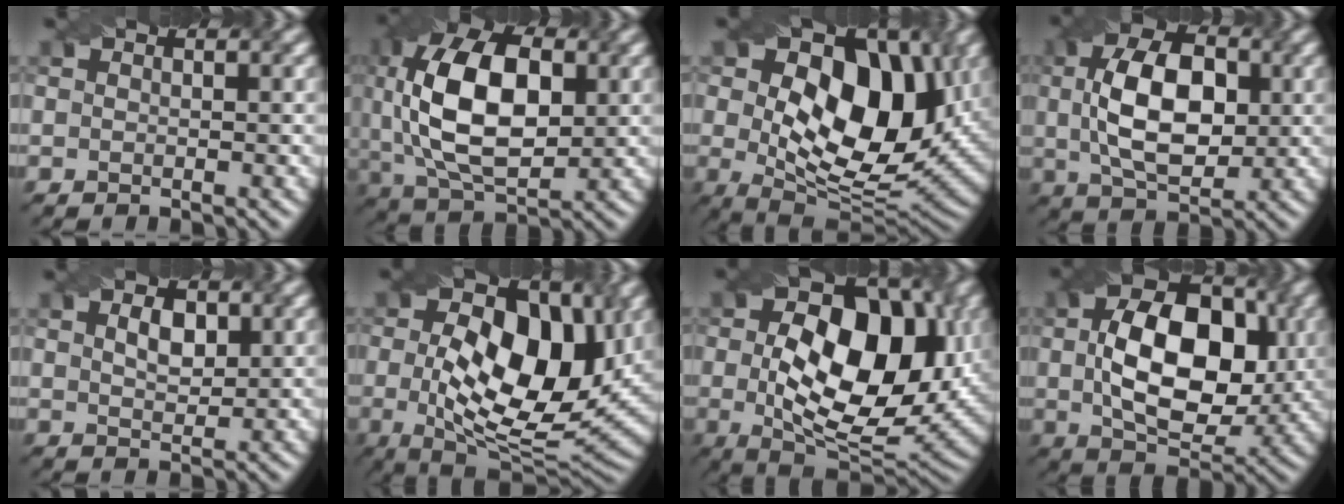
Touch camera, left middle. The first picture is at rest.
{"total": 11.1, "force": [0.0, 6.4, 9.1], "torque": [-0.203, 0.020, 0.018]}
{"total": 12.7, "force": [2.0, 7.6, 10.0], "torque": [-0.151, 0.004, 0.048]}
{"total": 7.9, "force": [-0.3, 4.5, 6.4], "torque": [-0.133, 0.019, 0.005]}
{"total": 0.9, "force": [-0.3, 0.5, 0.6], "torque": [-0.026, 0.014, 0.012]}
{"total": 12.3, "force": [0.2, 6.5, 10.4], "torque": [-0.167, 0.004, 0.010]}
{"total": 13.5, "force": [0.2, 7.6, 11.2], "torque": [-0.172, 0.009, 0.016]}
{"total": 10.2, "force": [-0.4, 6.4, 8.0], "torque": [-0.138, 0.013, 0.006]}